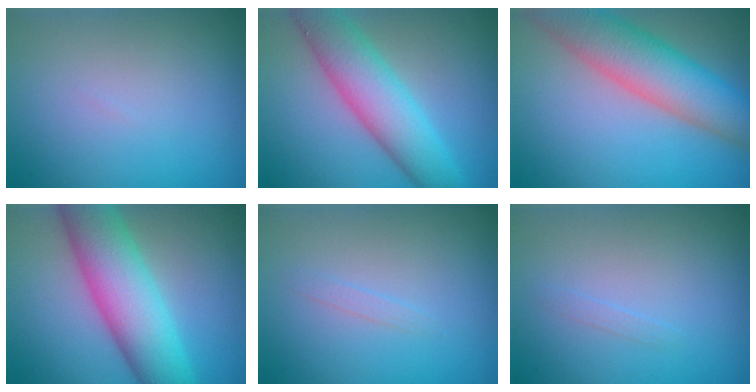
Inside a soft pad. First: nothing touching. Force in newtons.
{"total": 7.1, "press": 7.1, "slide": 0.2}
{"total": 8.7, "press": 8.6, "slide": 0.5}
{"total": 9.3, "press": 9.3, "slide": 0.3}
{"total": 0.7, "press": 0.7, "slide": 0.0}
{"total": 0.5, "press": 0.5, "slide": 0.1}